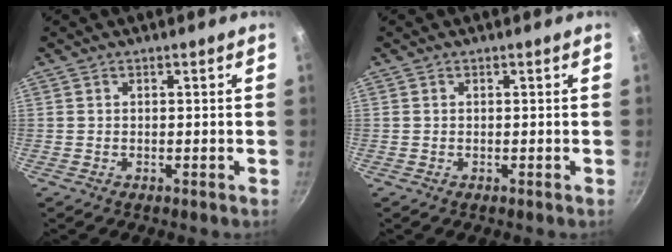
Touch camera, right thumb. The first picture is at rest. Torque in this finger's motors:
{"motor_torque": [-0.09, 0.33, 0.40, -0.20, -0.02]}